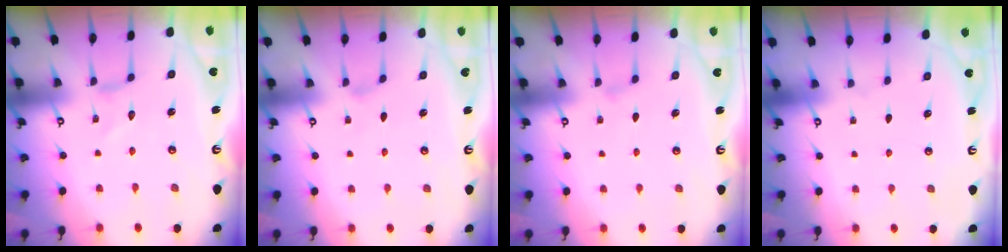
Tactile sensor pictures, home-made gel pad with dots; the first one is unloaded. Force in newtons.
{"total": 1.3, "press": 1.3, "slide": 0.4}
{"total": 1.2, "press": 1.1, "slide": 0.3}
{"total": 0.0}